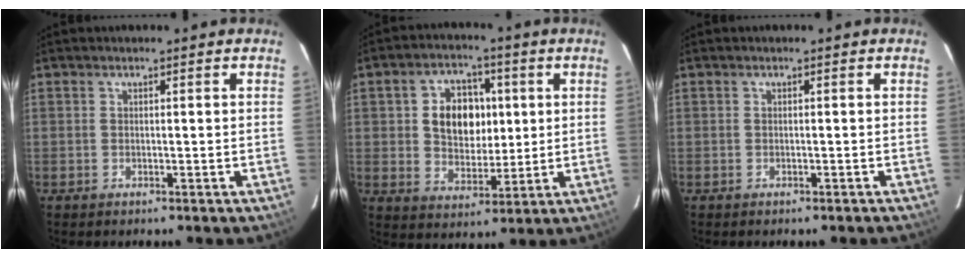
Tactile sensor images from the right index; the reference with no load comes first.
{"total": 10.4, "force": [1.8, 7.8, 6.7], "torque": [-0.126, 0.018, 0.038]}
{"total": 0.5, "force": [-0.5, 0.0, 0.2], "torque": [-0.001, 0.002, -0.008]}